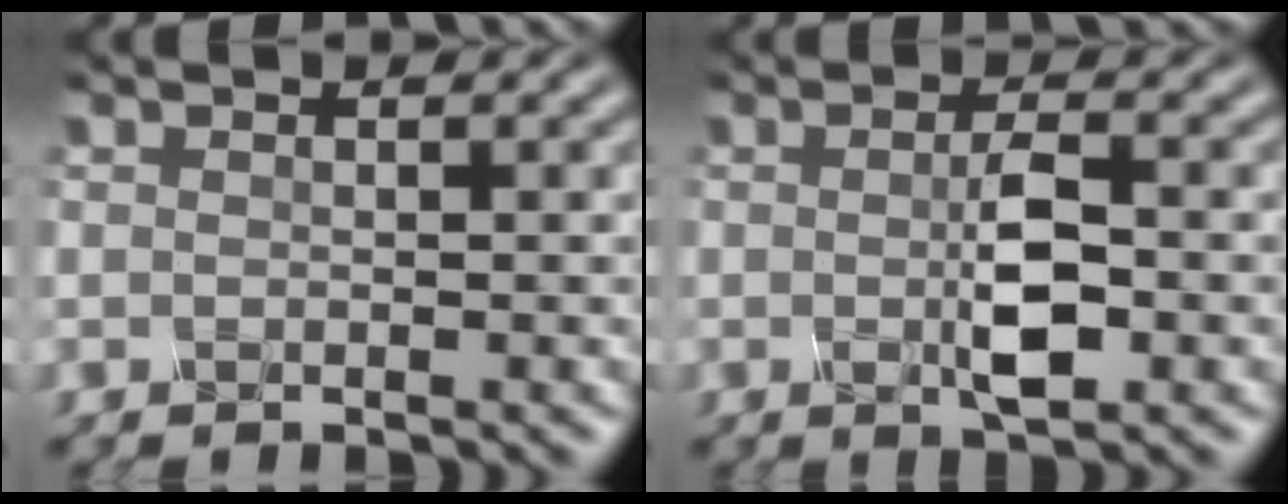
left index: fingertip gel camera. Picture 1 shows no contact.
{"total": 2.9, "force": [-0.3, 0.4, 2.8], "torque": [-0.066, -0.002, 0.001]}